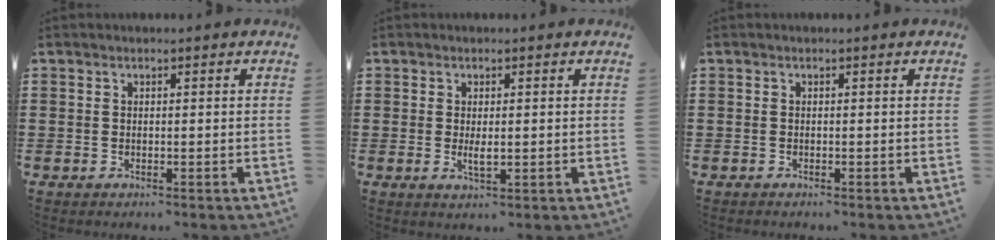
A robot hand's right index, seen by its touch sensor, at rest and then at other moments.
{"total": 2.2, "force": [0.0, 0.7, 2.1], "torque": [-0.039, -0.002, -0.001]}
{"total": 0.0}